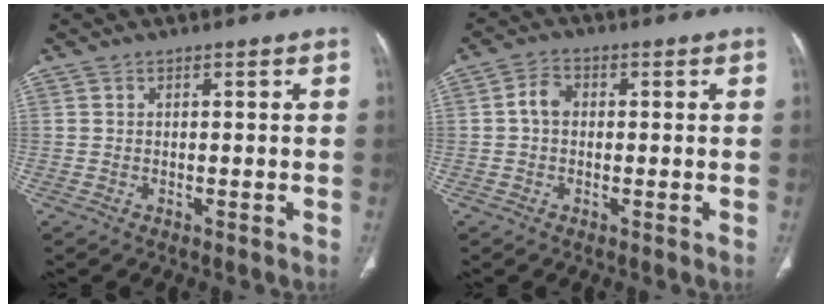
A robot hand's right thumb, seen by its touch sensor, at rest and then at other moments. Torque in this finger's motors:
{"motor_torque": [0.70, 0.86, 0.48, -0.31, 0.00]}